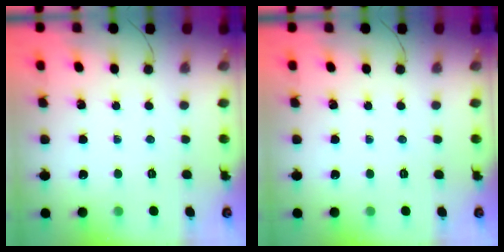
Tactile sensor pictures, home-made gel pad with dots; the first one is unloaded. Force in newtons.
{"total": 0.0}